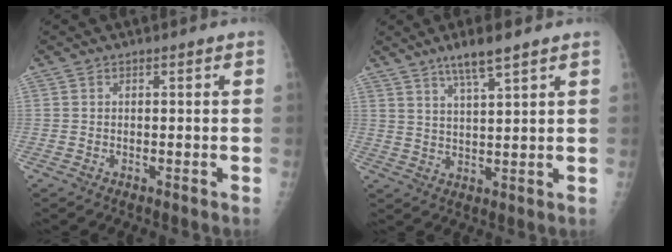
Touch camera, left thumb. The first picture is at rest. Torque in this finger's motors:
{"motor_torque": [0.35, -0.57, 0.46, -0.38, 0.04]}